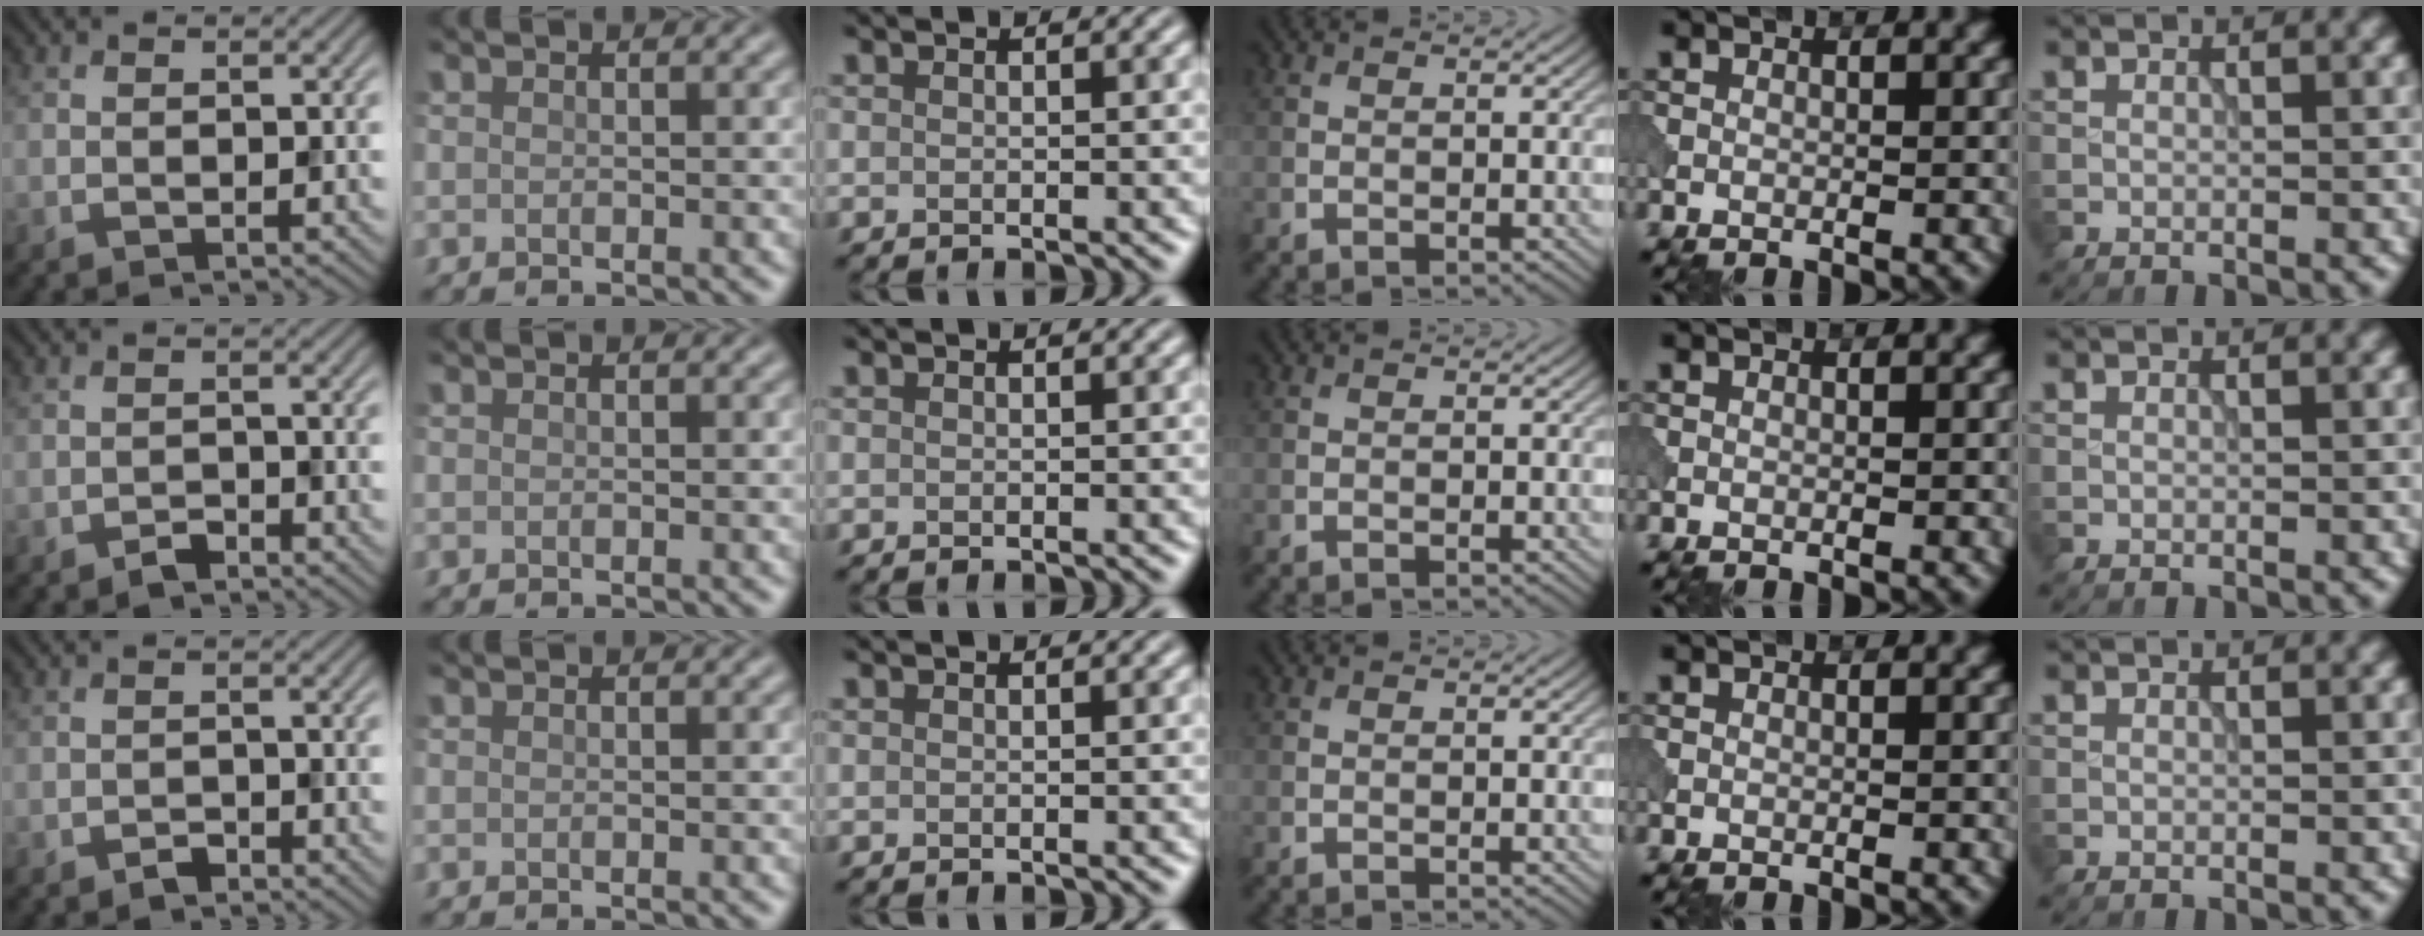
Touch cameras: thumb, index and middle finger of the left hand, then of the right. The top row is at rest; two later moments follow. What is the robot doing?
{"motion": "open", "object": "sandwich press"}